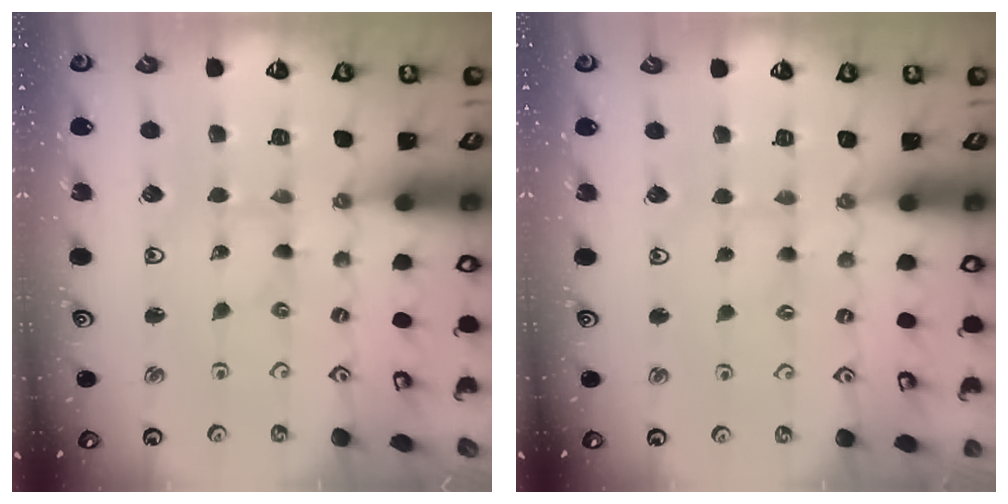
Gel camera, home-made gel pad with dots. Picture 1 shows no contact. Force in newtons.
{"total": 1.1, "press": 1.1, "slide": 0.4}